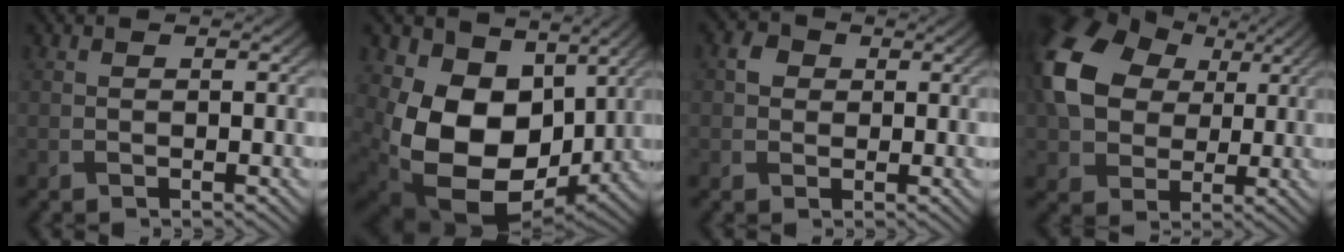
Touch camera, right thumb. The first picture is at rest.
{"total": 13.6, "force": [1.5, 10.3, 8.8], "torque": [-0.176, -0.035, 0.027]}
{"total": 2.3, "force": [0.4, 2.1, 0.9], "torque": [-0.015, 0.002, 0.001]}
{"total": 13.7, "force": [3.1, 10.5, 8.2], "torque": [-0.202, 0.007, 0.055]}